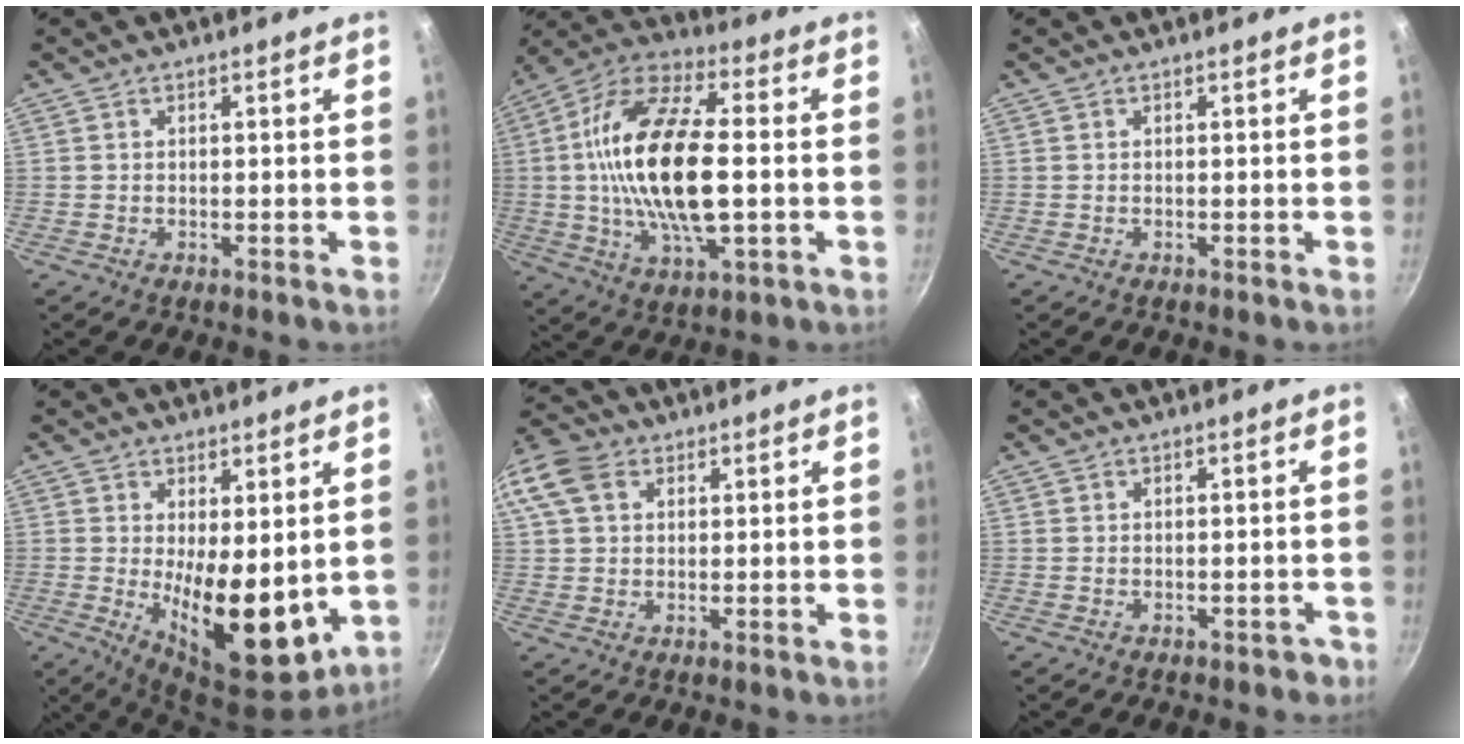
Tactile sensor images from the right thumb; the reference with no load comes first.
{"total": 22.4, "force": [-0.2, 9.8, 20.2], "torque": [-0.382, 0.019, -0.015]}
{"total": 0.0}
{"total": 13.4, "force": [0.3, 5.9, 12.1], "torque": [-0.160, -0.037, 0.020]}
{"total": 13.0, "force": [4.7, 9.7, 7.3], "torque": [-0.162, 0.025, 0.079]}
{"total": 1.6, "force": [-0.9, 1.2, 0.6], "torque": [0.015, 0.026, 0.005]}